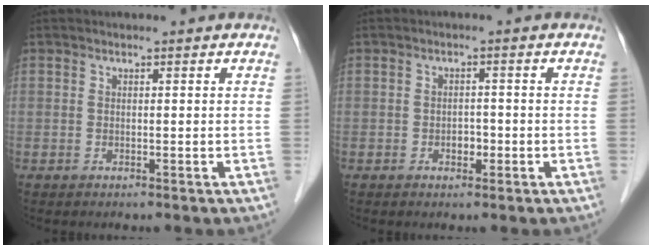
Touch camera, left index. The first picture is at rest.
{"total": 1.7, "force": [-0.7, 1.2, 1.1], "torque": [-0.015, 0.005, -0.009]}